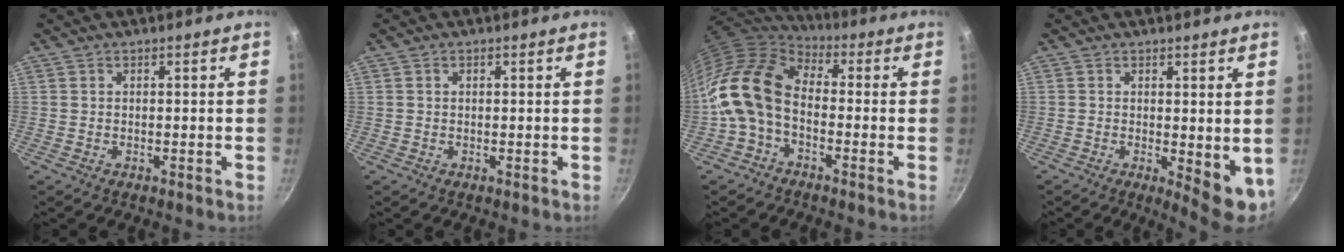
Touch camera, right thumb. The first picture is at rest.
{"total": 0.6, "force": [0.2, 0.5, 0.4], "torque": [-0.005, 0.004, 0.003]}
{"total": 14.0, "force": [-2.5, 9.3, 10.1], "torque": [-0.177, 0.037, -0.068]}
{"total": 6.8, "force": [0.1, 2.7, 6.2], "torque": [-0.070, -0.012, 0.008]}